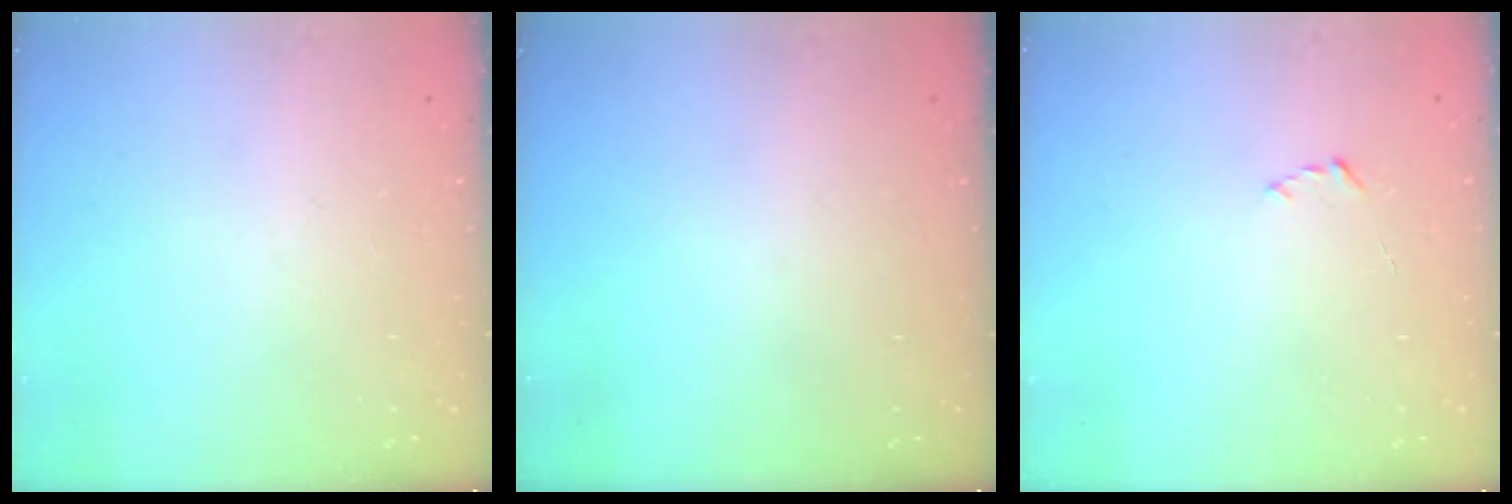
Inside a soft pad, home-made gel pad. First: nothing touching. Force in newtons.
{"total": 0.0}
{"total": 2.2, "press": 2.1, "slide": 0.3}